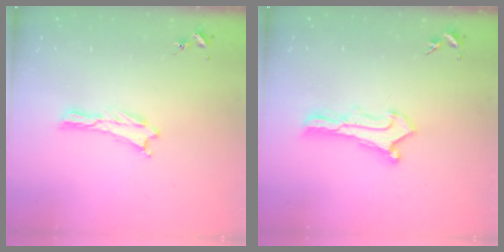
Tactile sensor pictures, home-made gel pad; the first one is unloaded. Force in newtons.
{"total": 1.1, "press": 1.1, "slide": 0.1}